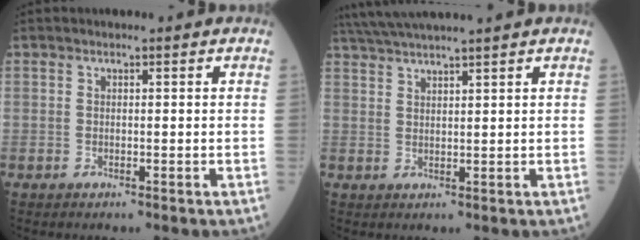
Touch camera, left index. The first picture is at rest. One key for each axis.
{"total": 7.5, "fx": 6.5, "fy": -1.3, "fz": 3.4, "tx": -0.060, "ty": 0.025, "tz": 0.111}